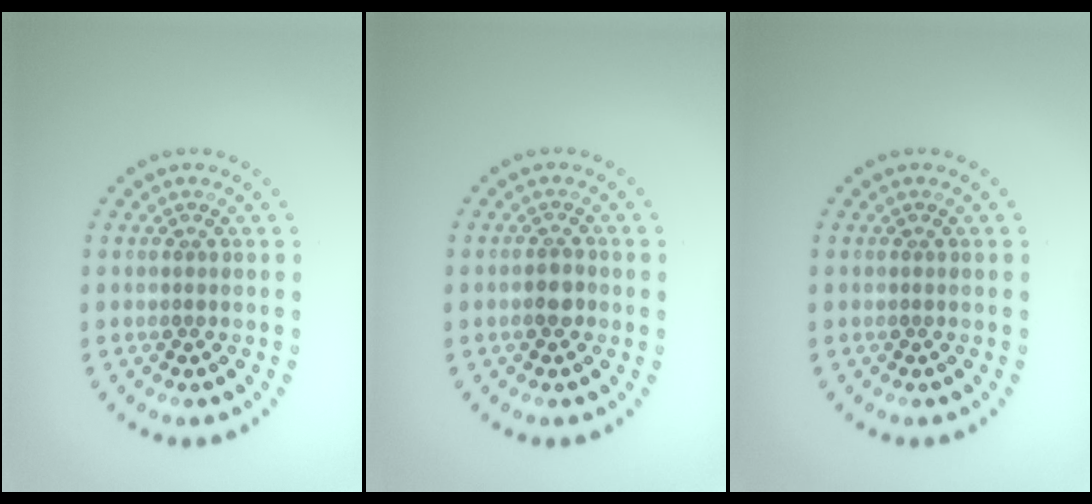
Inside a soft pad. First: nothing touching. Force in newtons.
{"total": 1.7, "press": 1.5, "slide": 0.7}
{"total": 0.0}